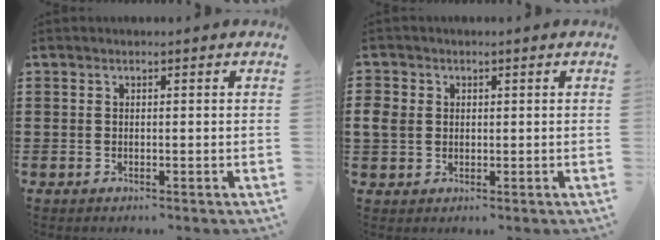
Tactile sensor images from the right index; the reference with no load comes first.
{"total": 2.6, "force": [0.3, 2.4, 1.0], "torque": [-0.036, 0.007, 0.002]}